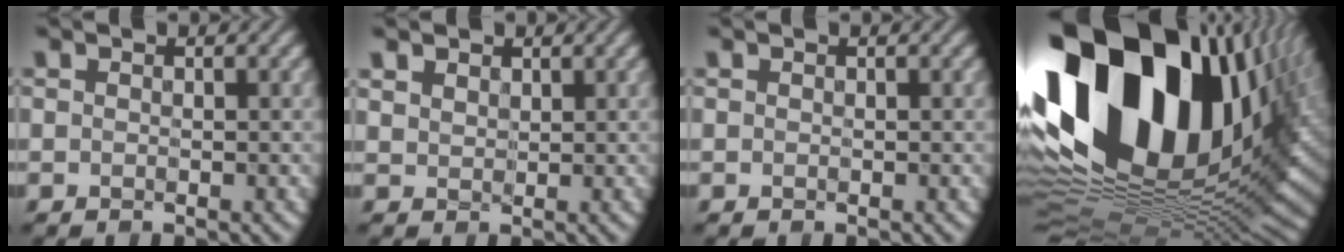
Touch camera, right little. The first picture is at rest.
{"total": 2.2, "force": [1.5, 1.4, 0.8], "torque": [-0.031, 0.002, 0.033]}
{"total": 0.0}
{"total": 21.1, "force": [6.9, 12.4, 15.7], "torque": [-0.303, 0.015, 0.127]}